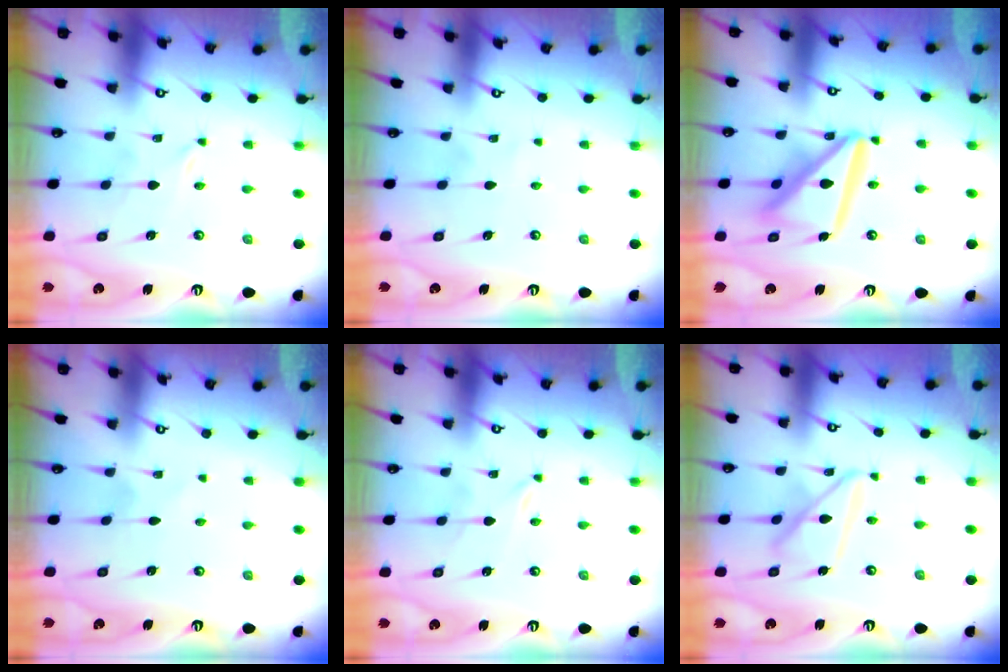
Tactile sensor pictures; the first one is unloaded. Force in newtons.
{"total": 3.7, "press": 3.6, "slide": 0.2}
{"total": 15.9, "press": 15.8, "slide": 1.6}
{"total": 2.3, "press": 2.3, "slide": 0.2}
{"total": 0.0}
{"total": 13.2, "press": 13.1, "slide": 1.2}